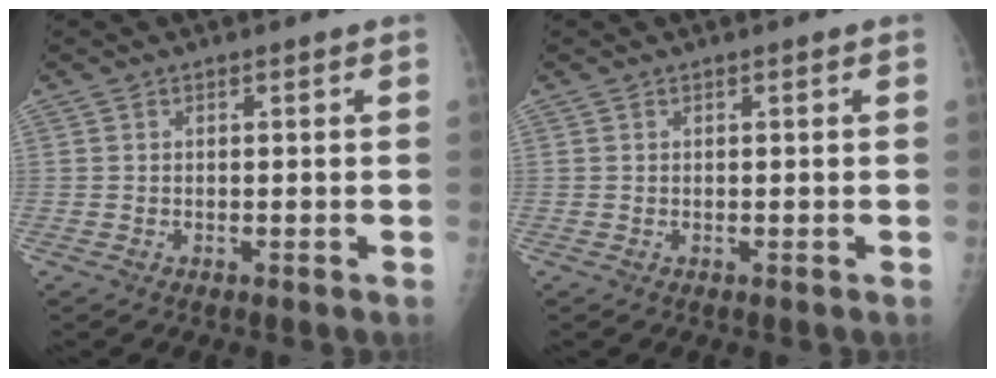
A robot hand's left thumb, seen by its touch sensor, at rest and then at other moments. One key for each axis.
{"total": 0.0}